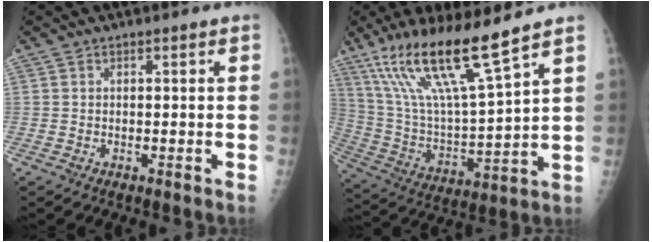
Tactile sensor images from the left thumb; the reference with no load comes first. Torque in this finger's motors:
{"motor_torque": [0.31, 0.26, 1.17, -1.61, 0.56]}